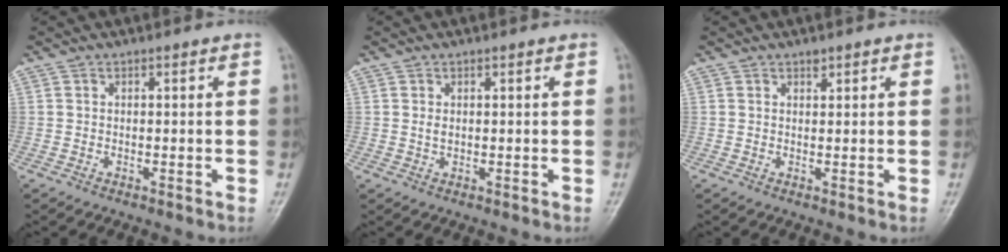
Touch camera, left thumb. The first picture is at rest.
{"total": 1.2, "force": [0.4, 0.7, 0.8], "torque": [-0.015, -0.002, 0.011]}
{"total": 1.0, "force": [0.8, 0.5, 0.4], "torque": [-0.001, -0.006, 0.012]}